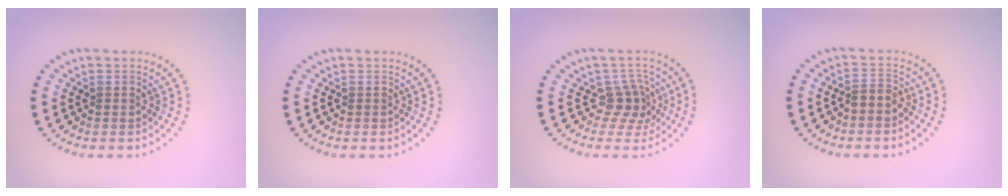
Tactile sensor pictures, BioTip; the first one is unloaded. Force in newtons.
{"total": 0.0}
{"total": 2.5, "press": 1.8, "slide": 1.8}
{"total": 1.8, "press": 1.4, "slide": 1.2}